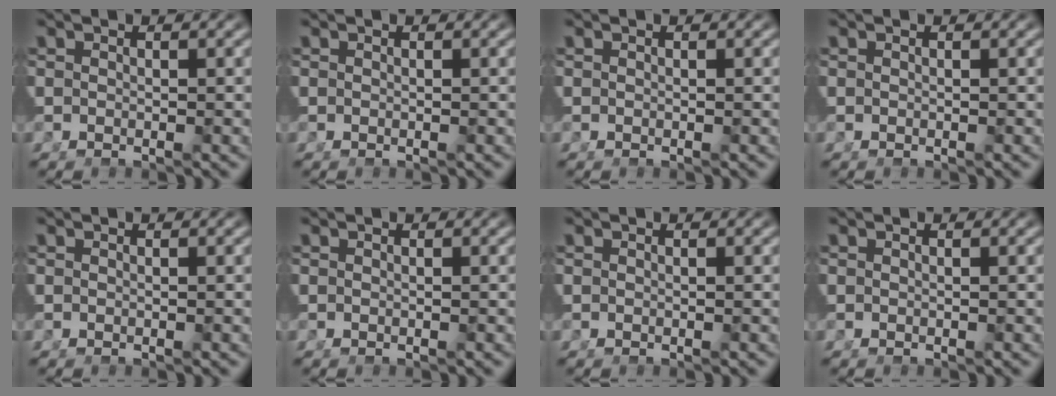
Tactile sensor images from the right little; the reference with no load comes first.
{"total": 0.0}
{"total": 0.0}
{"total": 0.0}
{"total": 0.0}
{"total": 0.0}
{"total": 0.0}
{"total": 0.0}